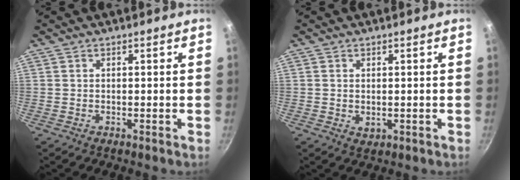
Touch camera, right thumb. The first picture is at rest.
{"total": 1.8, "force": [0.1, 1.3, 1.3], "torque": [-0.019, -0.003, 0.003]}